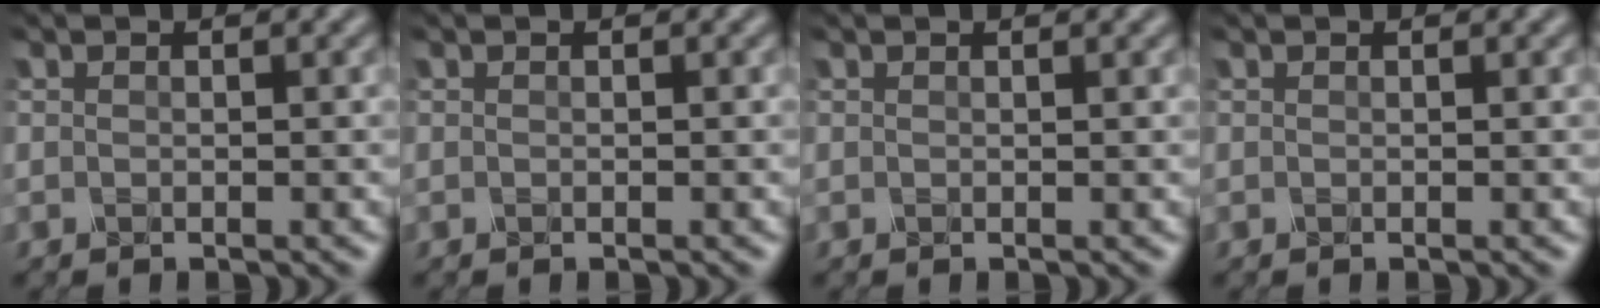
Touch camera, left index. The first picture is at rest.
{"total": 0.0}
{"total": 1.8, "force": [1.1, 0.7, 1.2], "torque": [0.000, 0.006, -0.004]}
{"total": 0.7, "force": [0.4, 0.3, 0.5], "torque": [-0.004, 0.002, -0.002]}